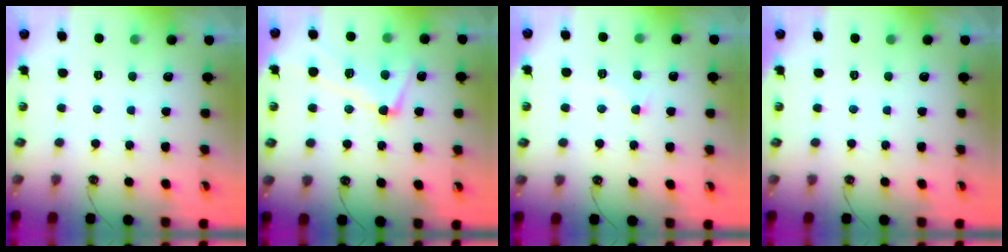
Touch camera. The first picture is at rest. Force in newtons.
{"total": 4.9, "press": 4.8, "slide": 1.0}
{"total": 2.3, "press": 2.2, "slide": 0.5}
{"total": 0.0}